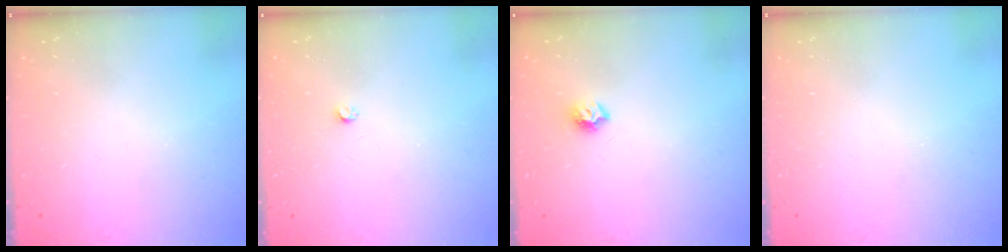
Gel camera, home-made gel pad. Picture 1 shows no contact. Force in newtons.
{"total": 2.5, "press": 2.5, "slide": 0.4}
{"total": 6.8, "press": 6.8, "slide": 0.6}
{"total": 0.0}